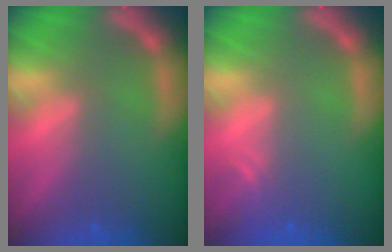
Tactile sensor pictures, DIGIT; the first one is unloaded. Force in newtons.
{"total": 1.5}